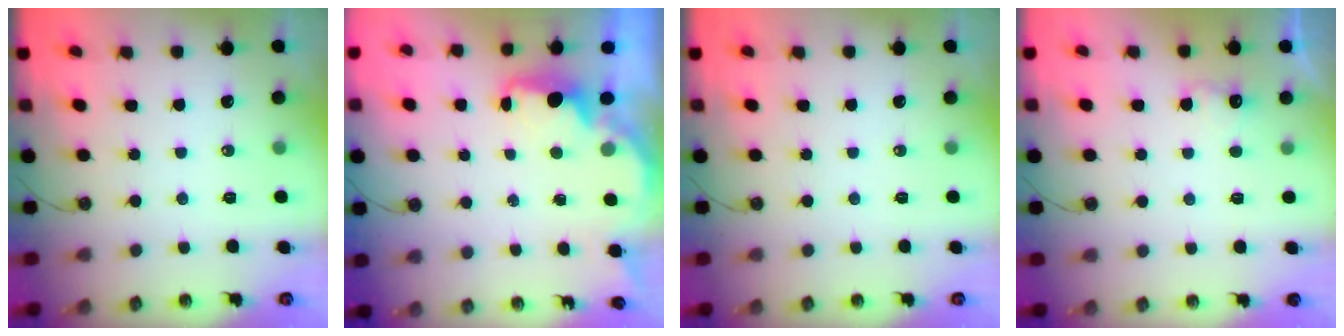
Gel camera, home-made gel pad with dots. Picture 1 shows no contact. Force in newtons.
{"total": 2.1, "press": 2.0, "slide": 0.5}
{"total": 0.0}
{"total": 5.5, "press": 5.4, "slide": 1.0}